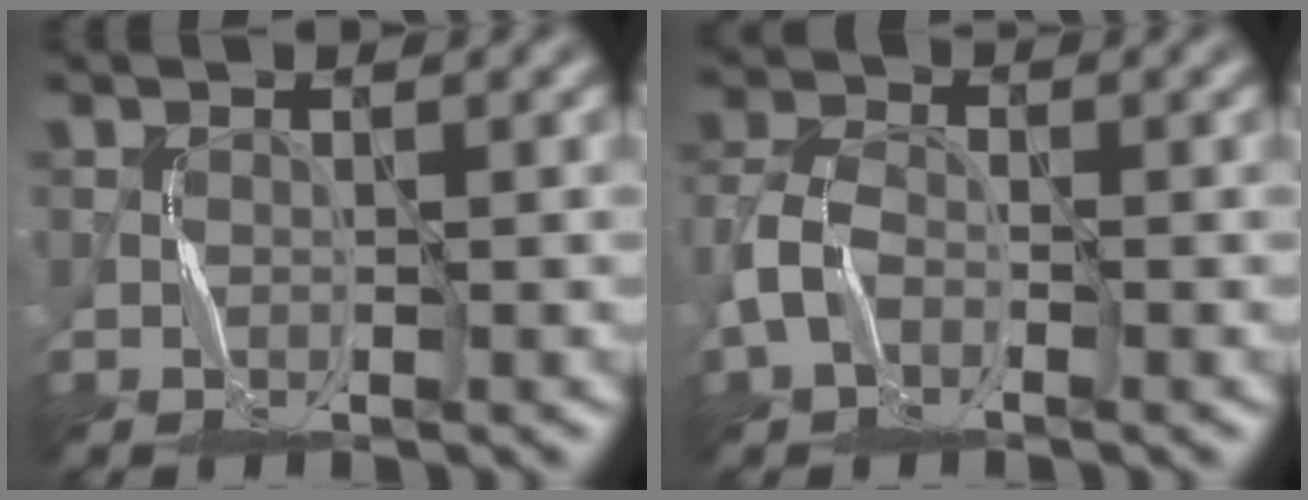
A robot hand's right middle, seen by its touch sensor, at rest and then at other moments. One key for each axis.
{"total": 3.4, "fx": -1.4, "fy": 2.2, "fz": 2.2, "tx": -0.055, "ty": 0.008, "tz": -0.038}